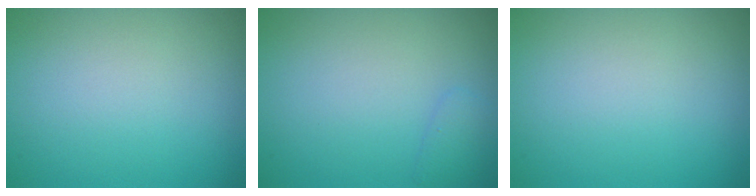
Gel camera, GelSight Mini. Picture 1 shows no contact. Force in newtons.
{"total": 1.0, "press": 1.0, "slide": 0.1}
{"total": 0.0}